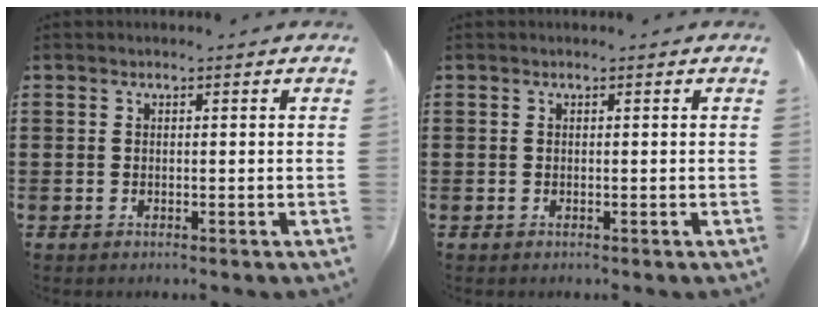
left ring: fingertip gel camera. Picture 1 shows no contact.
{"total": 0.0}